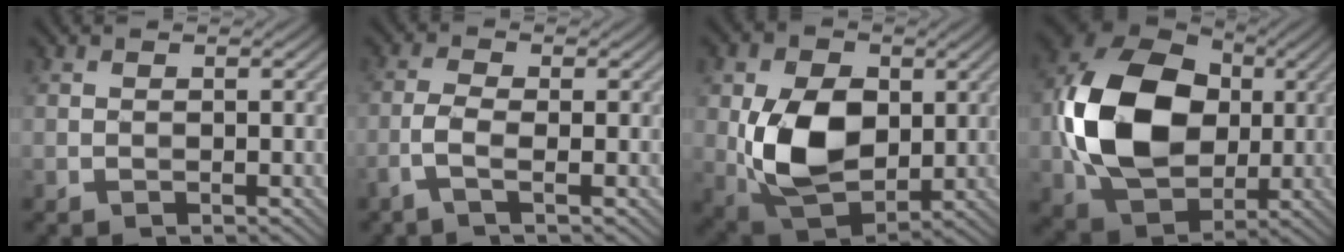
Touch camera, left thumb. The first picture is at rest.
{"total": 2.7, "force": [-1.1, 0.6, 2.4], "torque": [-0.065, 0.005, -0.031]}
{"total": 12.1, "force": [0.4, 8.3, 8.8], "torque": [-0.193, -0.004, 0.009]}
{"total": 16.3, "force": [0.4, 12.1, 11.0], "torque": [-0.250, 0.007, 0.009]}